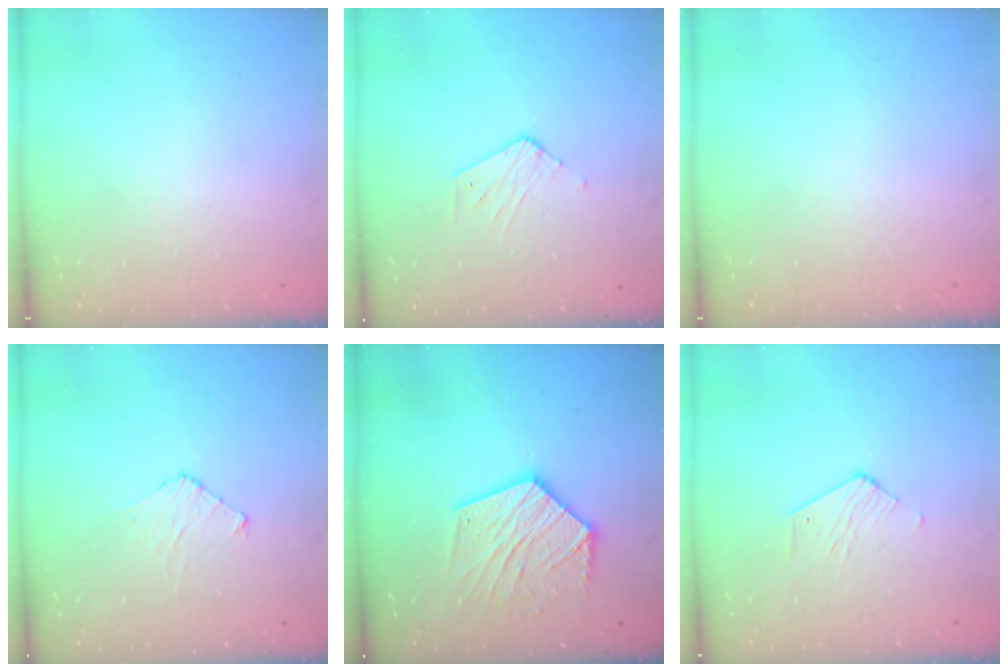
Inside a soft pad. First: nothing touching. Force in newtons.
{"total": 3.1, "press": 3.1, "slide": 0.3}
{"total": 0.0}
{"total": 4.6, "press": 4.6, "slide": 0.5}
{"total": 14.1, "press": 14.1, "slide": 0.8}
{"total": 2.4, "press": 2.4, "slide": 0.2}